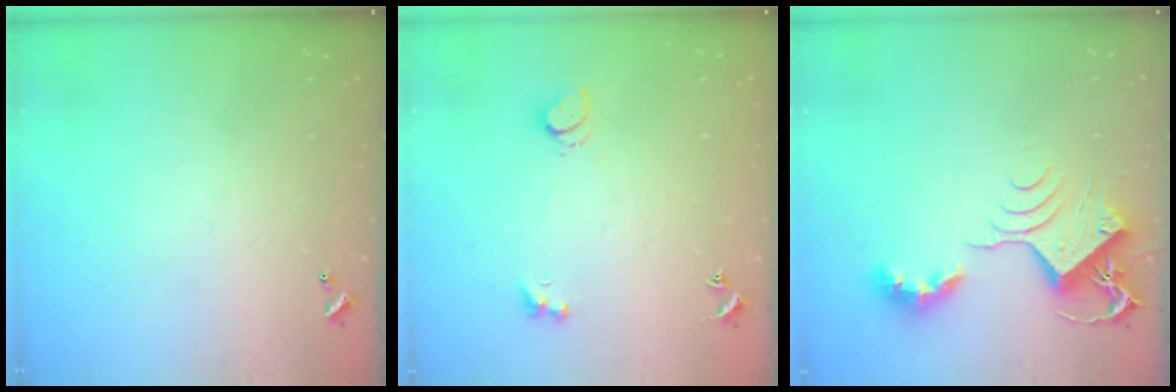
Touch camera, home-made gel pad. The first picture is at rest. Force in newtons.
{"total": 4.0, "press": 3.9, "slide": 0.8}
{"total": 9.4, "press": 9.4, "slide": 1.1}